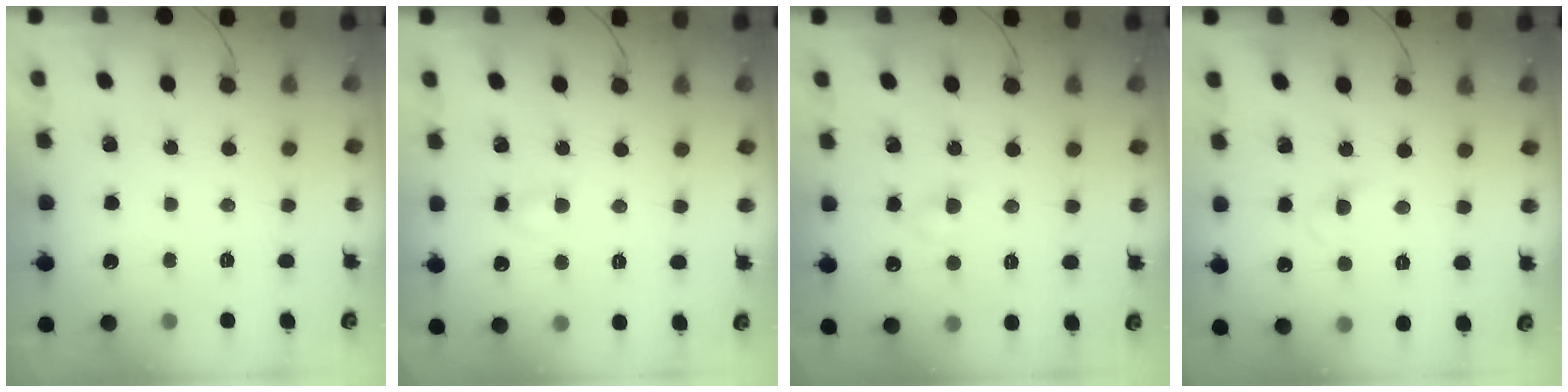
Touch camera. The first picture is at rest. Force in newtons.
{"total": 3.0, "press": 2.8, "slide": 1.0}
{"total": 2.8, "press": 2.6, "slide": 1.0}
{"total": 2.3, "press": 2.1, "slide": 1.0}